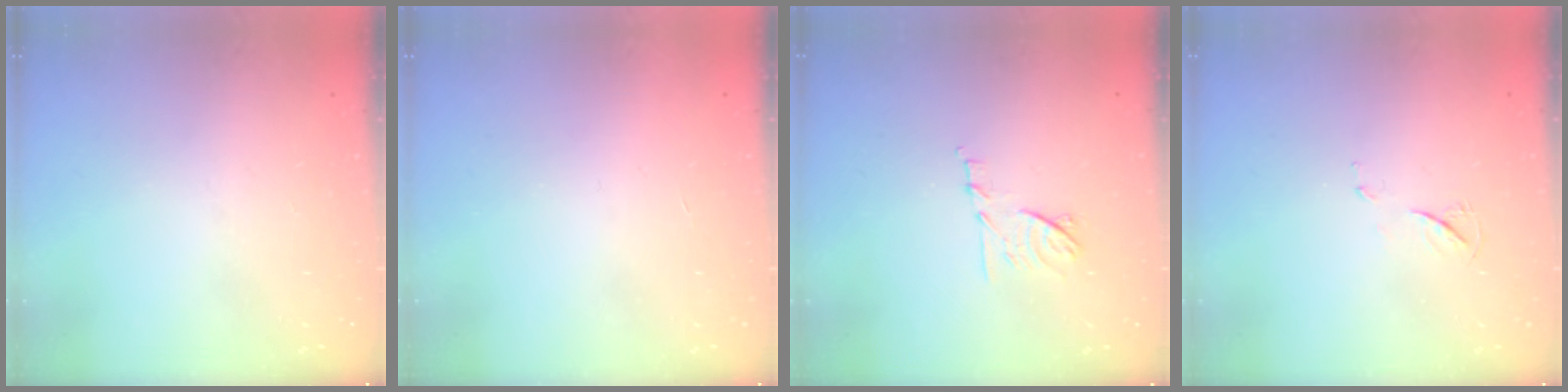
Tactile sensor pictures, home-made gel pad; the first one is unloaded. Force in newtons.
{"total": 1.5, "press": 1.5, "slide": 0.1}
{"total": 8.2, "press": 8.2, "slide": 0.8}
{"total": 4.5, "press": 4.5, "slide": 0.6}